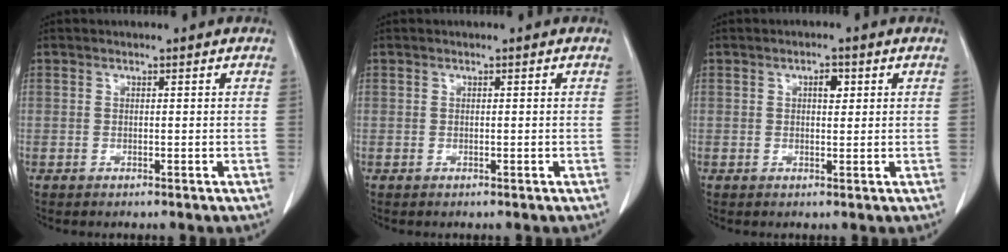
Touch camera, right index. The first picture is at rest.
{"total": 0.0}
{"total": 2.0, "force": [0.7, 0.9, 1.6], "torque": [-0.026, 0.001, 0.009]}